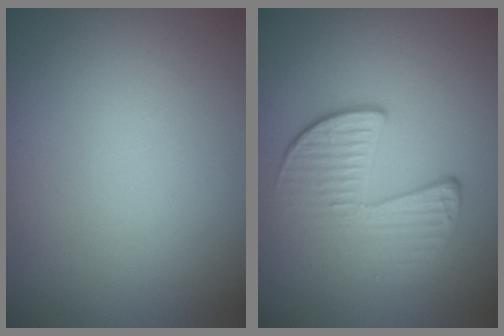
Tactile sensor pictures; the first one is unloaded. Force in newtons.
{"total": 3.8, "press": 2.8, "slide": 2.6}